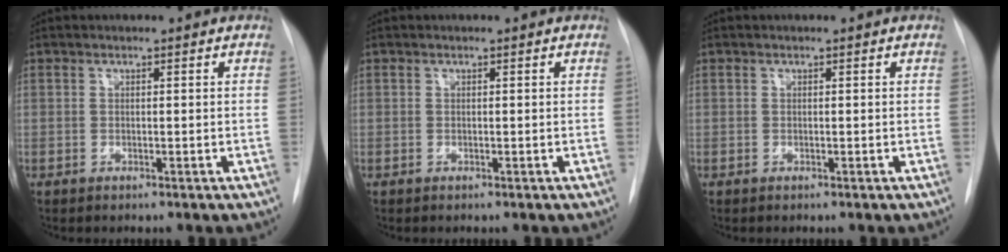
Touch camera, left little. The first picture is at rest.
{"total": 0.0}
{"total": 0.0}